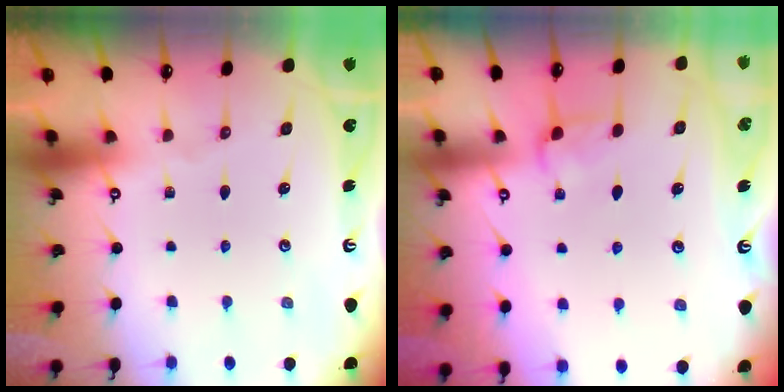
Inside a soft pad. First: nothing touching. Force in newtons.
{"total": 0.9, "press": 0.8, "slide": 0.4}